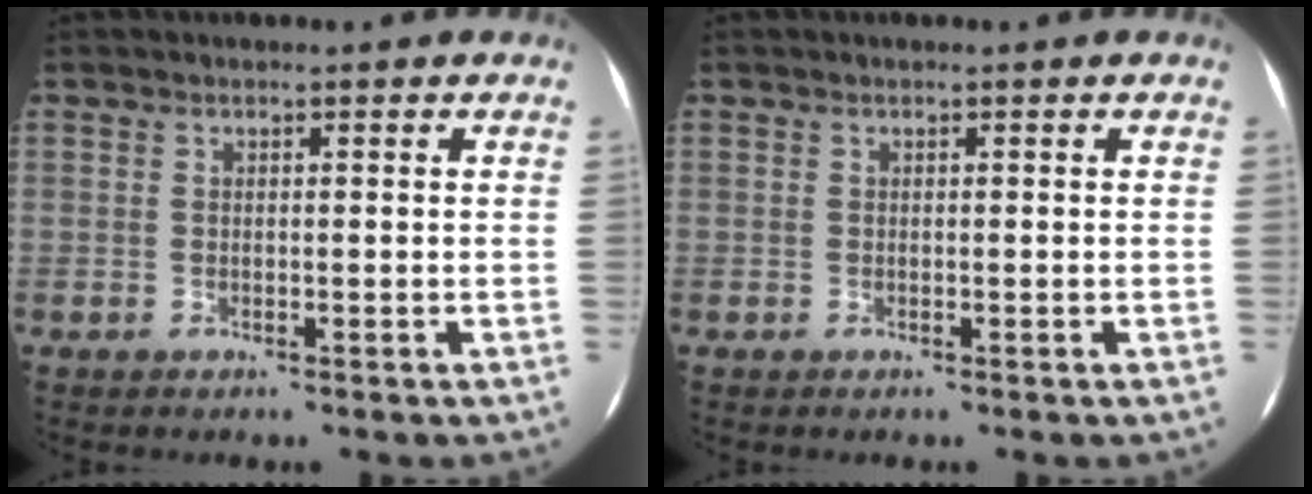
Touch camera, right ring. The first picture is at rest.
{"total": 0.0}